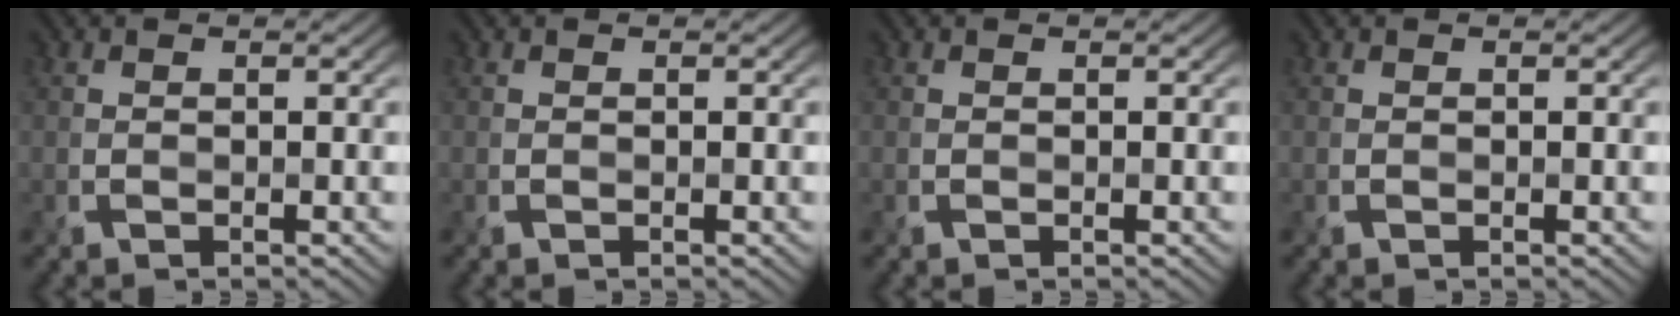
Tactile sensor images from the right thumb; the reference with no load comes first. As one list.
[{"total": 0.0}, {"total": 0.0}, {"total": 0.0}]